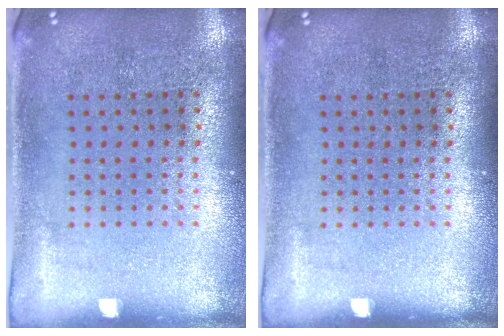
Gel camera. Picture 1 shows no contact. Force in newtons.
{"total": 0.0}